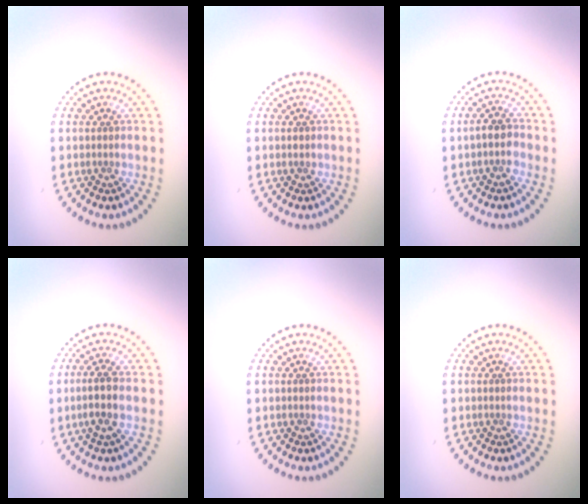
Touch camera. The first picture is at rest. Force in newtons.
{"total": 0.7, "press": 0.7, "slide": 0.1}
{"total": 2.0, "press": 1.8, "slide": 0.7}
{"total": 2.6, "press": 2.3, "slide": 1.1}
{"total": 0.0}
{"total": 0.0}